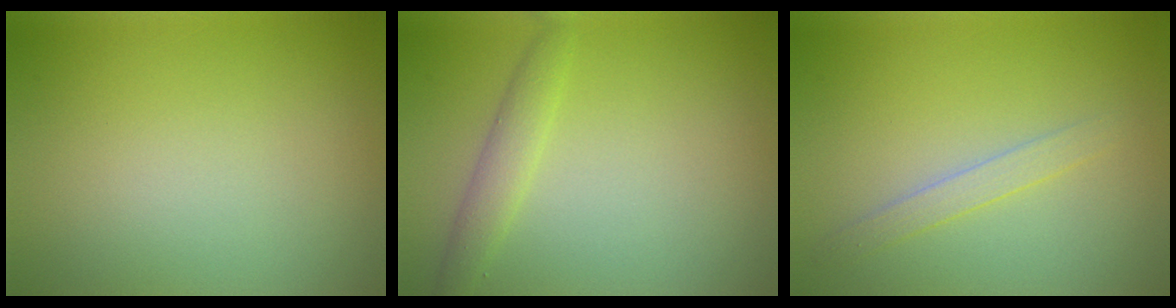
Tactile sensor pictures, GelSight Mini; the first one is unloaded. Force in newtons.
{"total": 2.0, "press": 2.0, "slide": 0.3}
{"total": 1.5, "press": 1.5, "slide": 0.1}